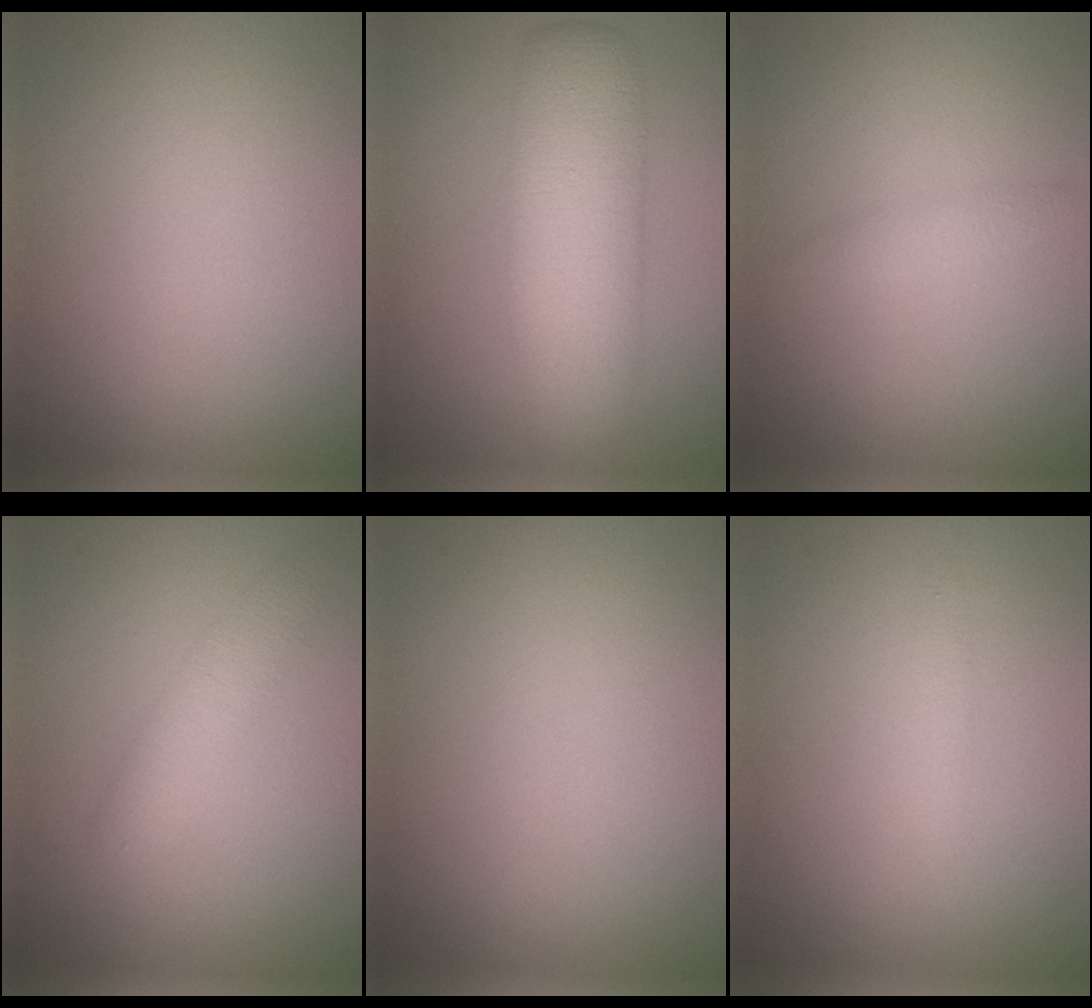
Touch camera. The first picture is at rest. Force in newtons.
{"total": 8.0, "press": 8.0, "slide": 0.1}
{"total": 1.0, "press": 1.0, "slide": 0.1}
{"total": 2.5, "press": 2.5, "slide": 0.0}
{"total": 0.0}
{"total": 1.0, "press": 1.0, "slide": 0.0}